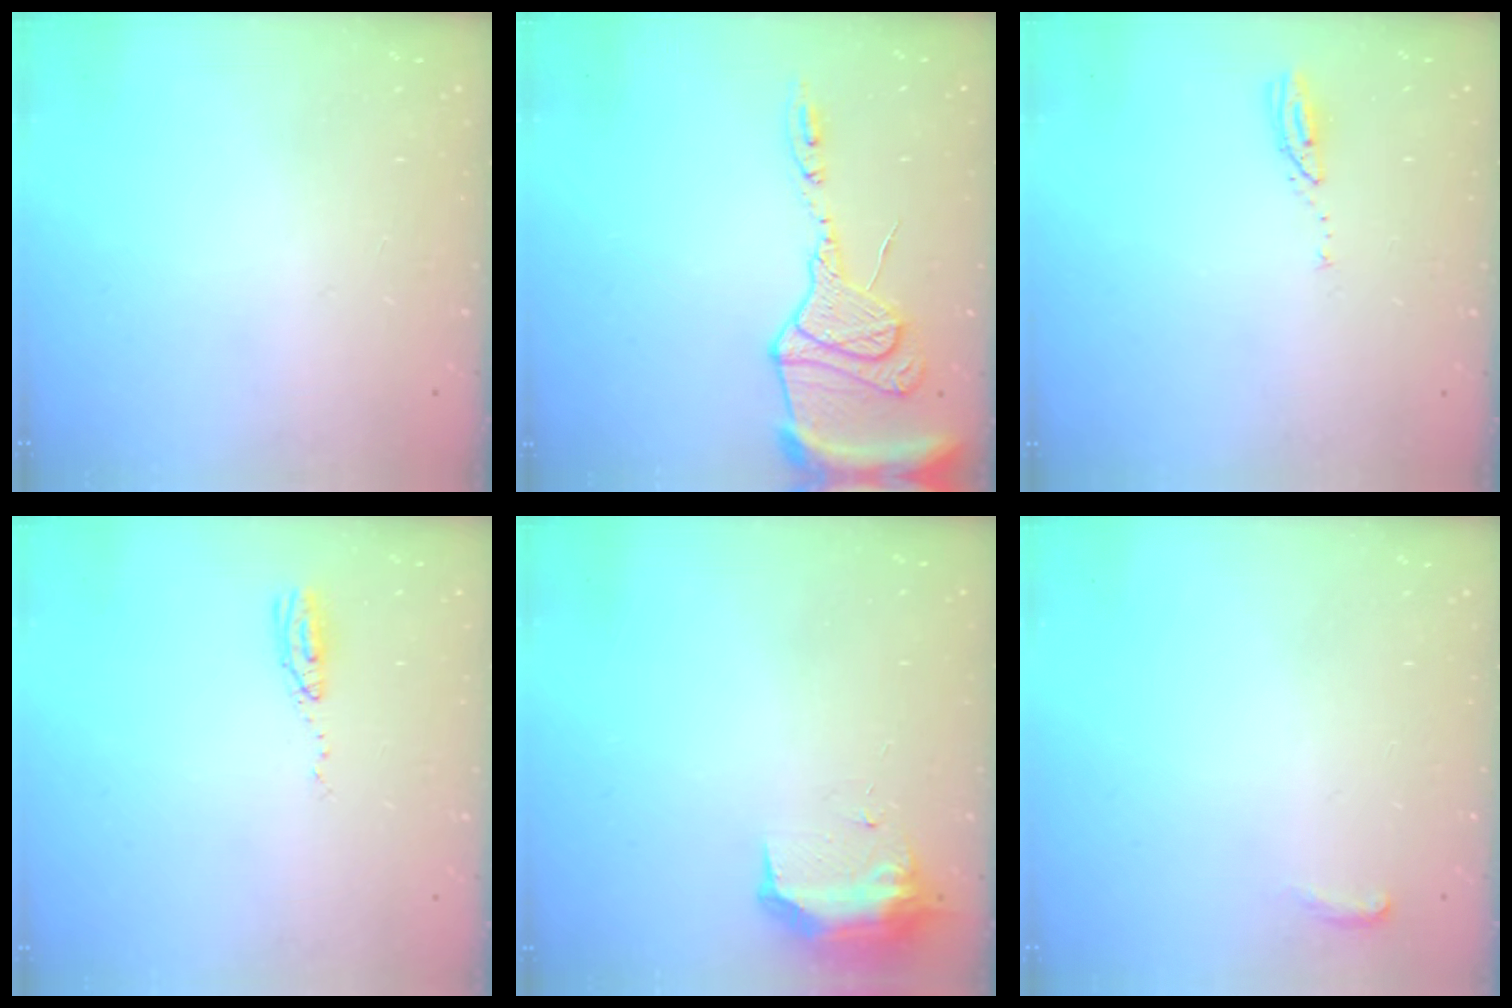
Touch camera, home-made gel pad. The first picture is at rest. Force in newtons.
{"total": 15.3, "press": 15.2, "slide": 1.4}
{"total": 2.9, "press": 2.9, "slide": 0.3}
{"total": 4.4, "press": 4.1, "slide": 1.6}
{"total": 8.7, "press": 8.6, "slide": 0.6}
{"total": 4.1, "press": 3.8, "slide": 1.5}